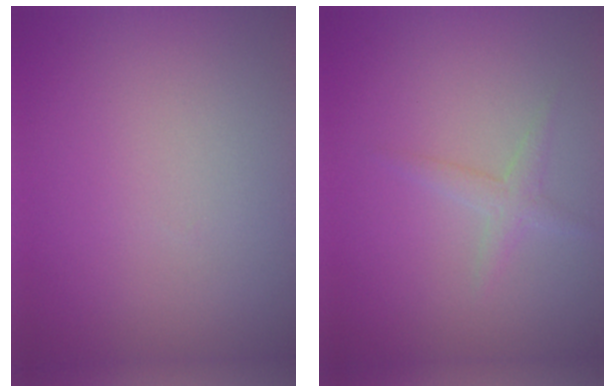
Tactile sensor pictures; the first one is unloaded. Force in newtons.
{"total": 1.3, "press": 1.3, "slide": 0.0}